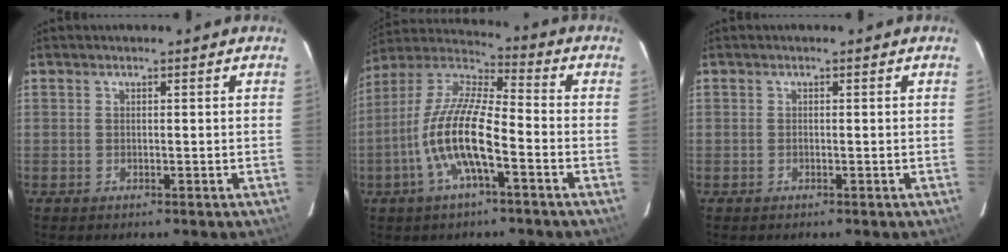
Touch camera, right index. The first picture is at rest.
{"total": 14.3, "force": [-5.1, 3.5, 12.8], "torque": [-0.260, -0.002, -0.105]}
{"total": 0.0}